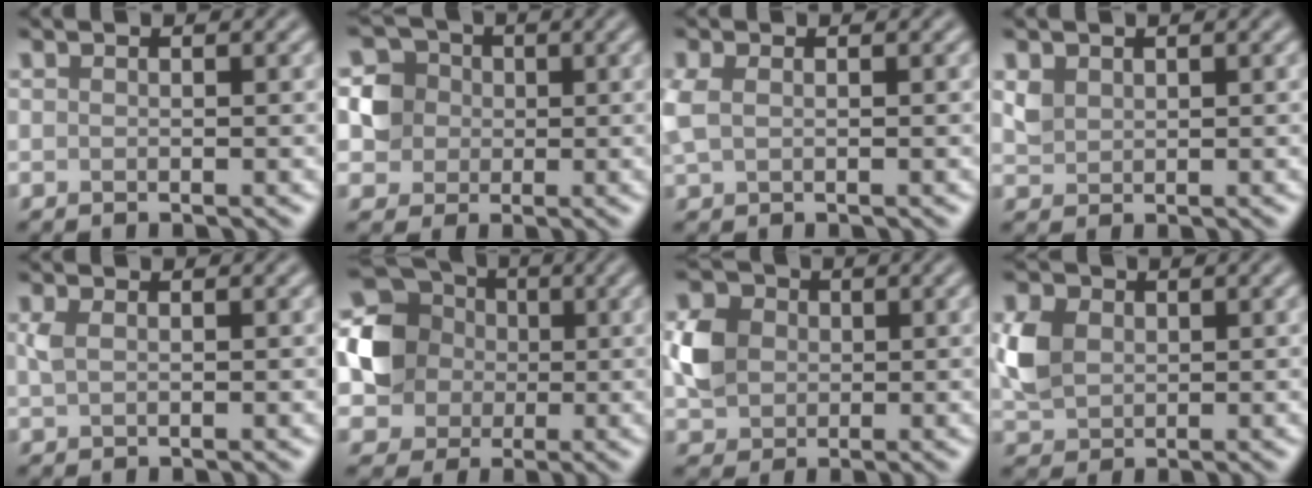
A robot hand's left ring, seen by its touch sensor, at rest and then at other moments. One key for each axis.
{"total": 4.1, "fx": 0.6, "fy": 3.9, "fz": 1.2, "tx": -0.016, "ty": 0.014, "tz": 0.011}
{"total": 2.0, "fx": 0.3, "fy": 1.2, "fz": 1.5, "tx": -0.040, "ty": 0.002, "tz": 0.007}
{"total": 1.5, "fx": 0.8, "fy": 1.1, "fz": 0.5, "tx": -0.013, "ty": 0.001, "tz": 0.021}
{"total": 1.3, "fx": 0.4, "fy": 0.7, "fz": 1.0, "tx": -0.026, "ty": 0.000, "tz": 0.009}
{"total": 8.2, "fx": 0.7, "fy": 7.3, "fz": 3.5, "tx": -0.069, "ty": 0.016, "tz": -0.009}
{"total": 4.0, "fx": 0.3, "fy": 3.5, "fz": 1.9, "tx": -0.040, "ty": 0.003, "tz": 0.004}
{"total": 4.2, "fx": 0.8, "fy": 3.3, "fz": 2.4, "tx": -0.064, "ty": 0.003, "tz": 0.015}